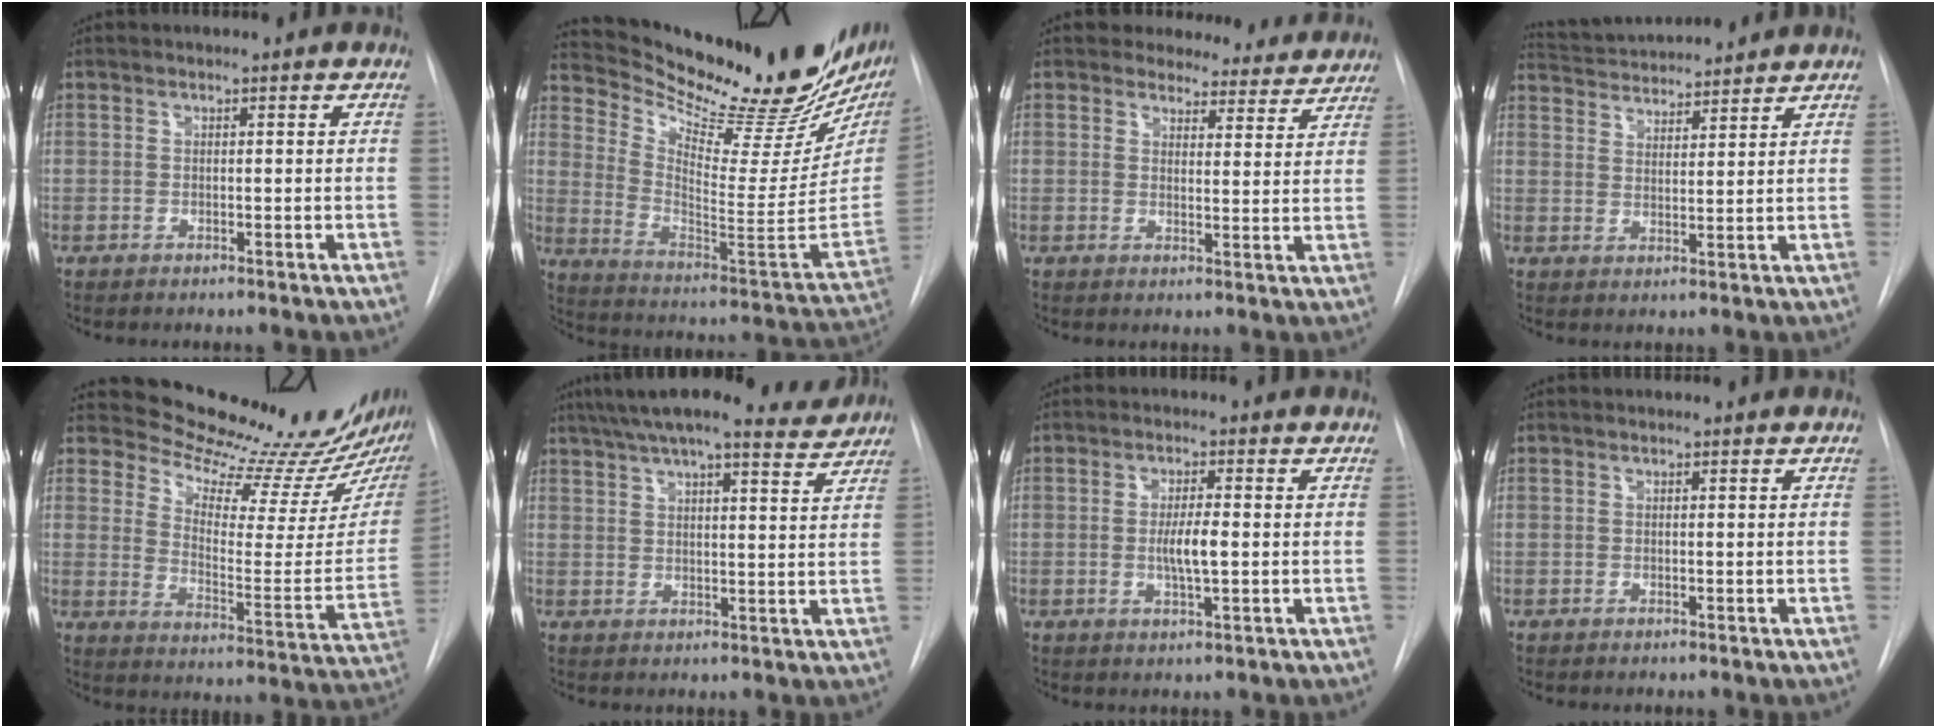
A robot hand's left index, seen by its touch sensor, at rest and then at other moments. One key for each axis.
{"total": 29.8, "fx": 25.5, "fy": 6.1, "fz": 14.2, "tx": -0.227, "ty": -0.096, "tz": 0.345}
{"total": 12.3, "fx": 11.3, "fy": 4.7, "fz": 1.0, "tx": 0.023, "ty": -0.027, "tz": 0.108}
{"total": 11.1, "fx": 10.6, "fy": 1.1, "fz": 2.8, "tx": -0.056, "ty": 0.022, "tz": 0.168}
{"total": 18.7, "fx": 17.7, "fy": 1.6, "fz": 5.8, "tx": -0.085, "ty": -0.101, "tz": 0.232}
{"total": 15.7, "fx": 14.1, "fy": 2.2, "fz": 6.7, "tx": -0.114, "ty": 0.020, "tz": 0.193}
{"total": 4.0, "fx": -0.4, "fy": 0.5, "fz": 4.0, "tx": -0.074, "ty": -0.007, "tz": -0.006}
{"total": 0.0}